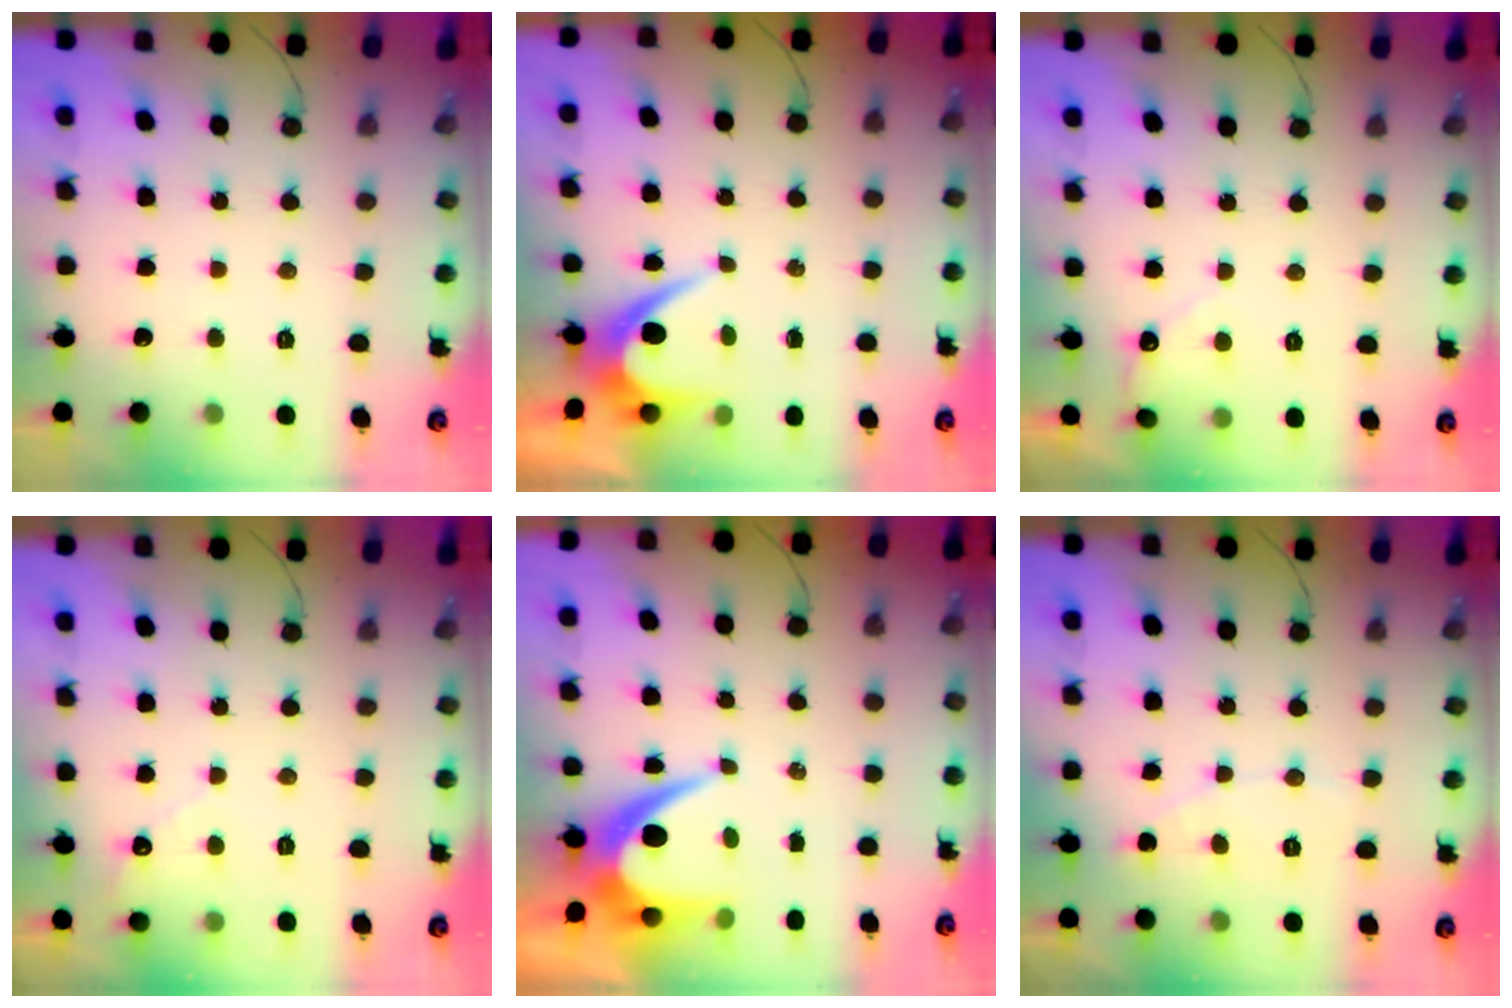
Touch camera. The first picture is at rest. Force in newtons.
{"total": 5.0, "press": 5.0, "slide": 0.4}
{"total": 4.0, "press": 3.9, "slide": 0.3}
{"total": 2.2, "press": 2.2, "slide": 0.2}
{"total": 8.0, "press": 7.9, "slide": 0.7}
{"total": 3.3, "press": 3.3, "slide": 0.3}